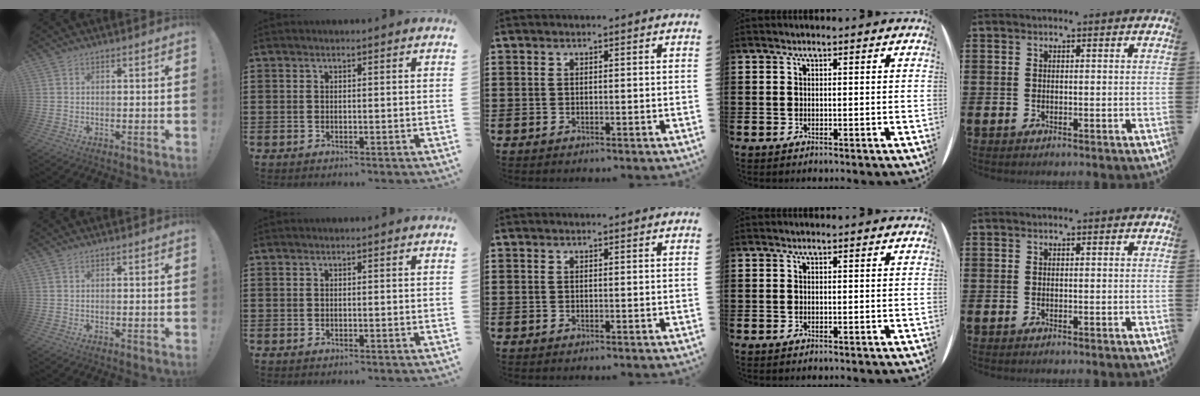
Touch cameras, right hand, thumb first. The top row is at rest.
{}